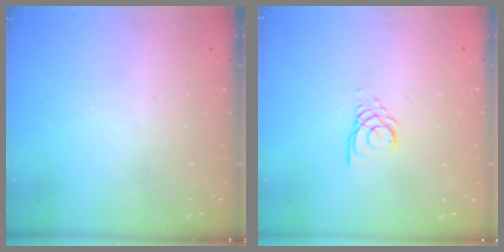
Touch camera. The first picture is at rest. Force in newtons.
{"total": 3.9, "press": 3.9, "slide": 0.3}